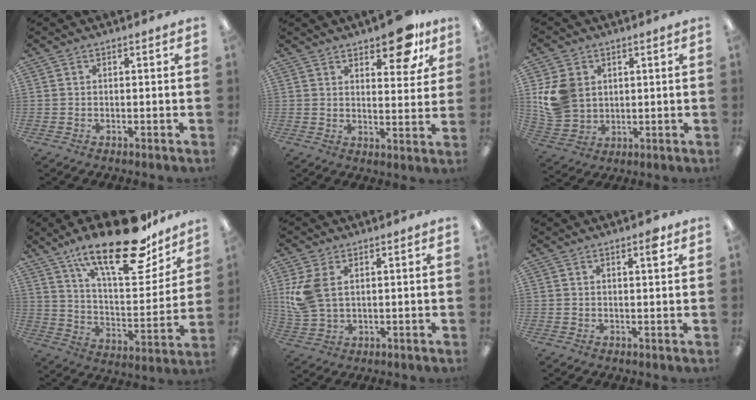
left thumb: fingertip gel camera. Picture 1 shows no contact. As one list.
[{"total": 11.5, "force": [8.1, 4.6, 6.6], "torque": [-0.070, -0.047, 0.135]}, {"total": 10.6, "force": [2.4, 9.0, 5.2], "torque": [-0.110, 0.005, 0.049]}, {"total": 25.7, "force": [17.9, 8.7, 16.2], "torque": [-0.242, -0.113, 0.295]}, {"total": 8.1, "force": [2.4, 5.2, 5.7], "torque": [-0.136, -0.001, 0.045]}, {"total": 2.7, "force": [1.7, 0.6, 2.0], "torque": [-0.028, -0.005, 0.026]}]